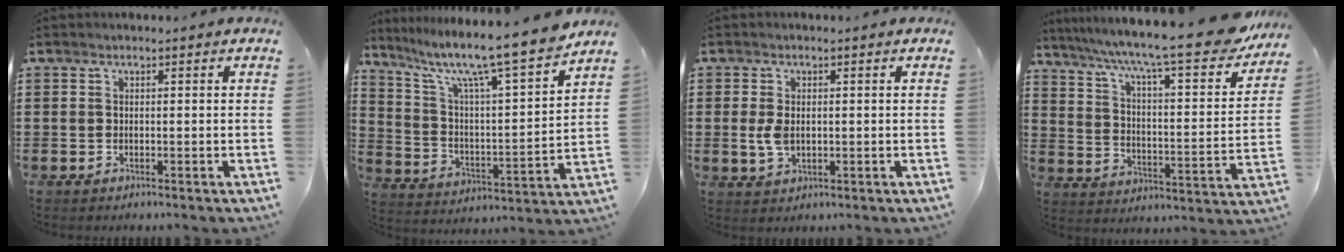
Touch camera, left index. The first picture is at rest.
{"total": 11.1, "force": [9.2, 0.4, 6.3], "torque": [-0.149, -0.069, 0.144]}
{"total": 3.5, "force": [0.1, 2.0, 2.9], "torque": [-0.073, -0.001, -0.002]}
{"total": 10.9, "force": [8.6, 0.7, 6.6], "torque": [-0.134, -0.062, 0.135]}